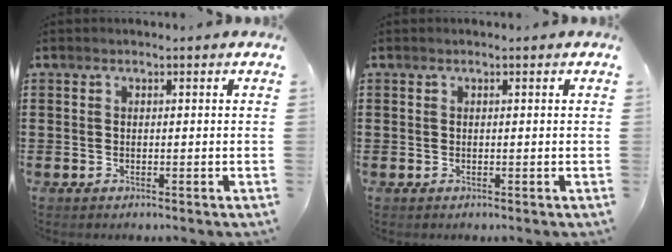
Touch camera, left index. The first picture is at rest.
{"total": 0.0}